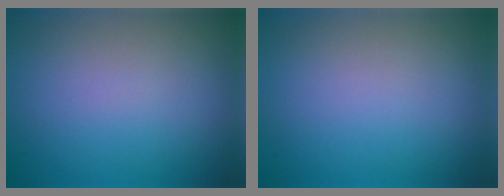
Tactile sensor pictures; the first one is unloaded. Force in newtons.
{"total": 0.0}